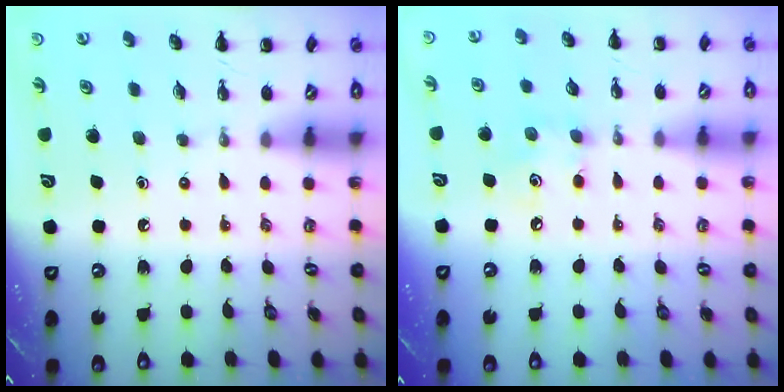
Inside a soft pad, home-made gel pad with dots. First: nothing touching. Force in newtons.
{"total": 4.9, "press": 4.8, "slide": 1.0}